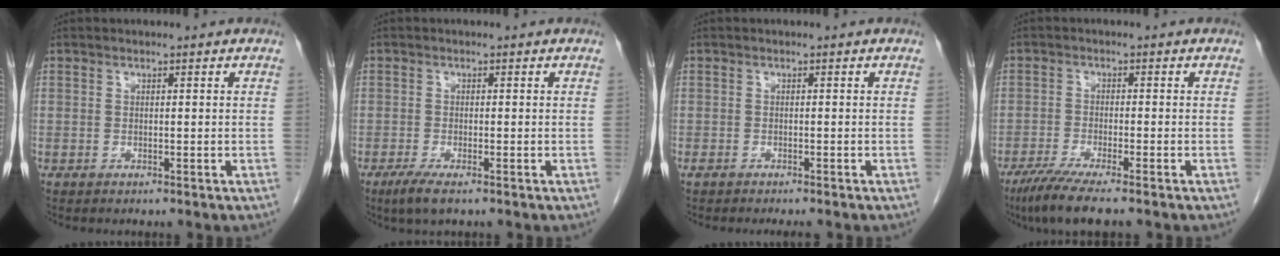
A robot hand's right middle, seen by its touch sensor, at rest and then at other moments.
{"total": 3.2, "force": [-2.0, 0.5, 2.4], "torque": [-0.052, -0.009, -0.037]}
{"total": 3.8, "force": [-3.2, 0.7, 1.9], "torque": [-0.022, -0.007, -0.041]}
{"total": 6.5, "force": [-4.9, -0.1, 4.3], "torque": [-0.074, -0.018, -0.085]}